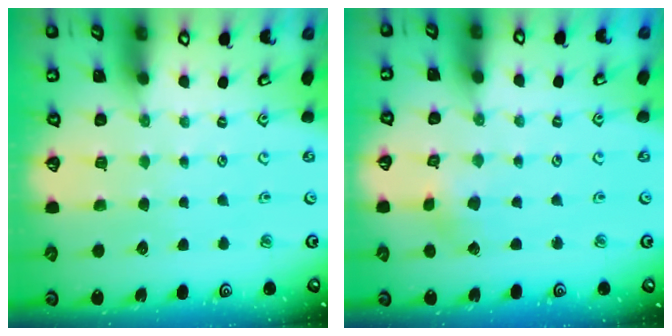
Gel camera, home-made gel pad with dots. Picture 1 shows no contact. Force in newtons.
{"total": 2.4, "press": 2.4, "slide": 0.3}